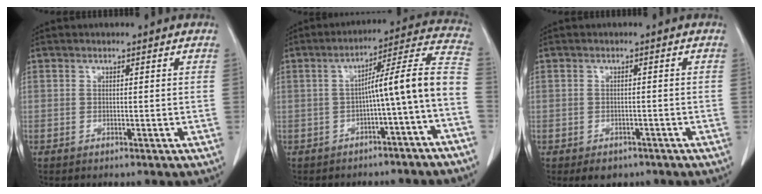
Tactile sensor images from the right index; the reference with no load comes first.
{"total": 11.3, "force": [-3.3, -0.7, 10.8], "torque": [-0.141, 0.039, -0.049]}
{"total": 3.3, "force": [-2.2, 2.1, 1.1], "torque": [-0.009, 0.001, -0.021]}